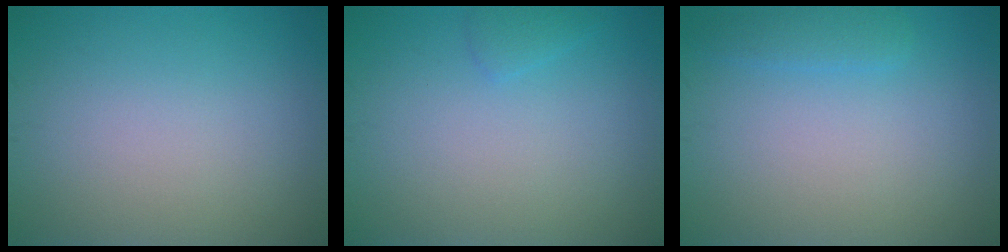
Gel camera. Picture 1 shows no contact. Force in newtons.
{"total": 0.9, "press": 0.9, "slide": 0.1}
{"total": 1.4, "press": 1.4, "slide": 0.1}